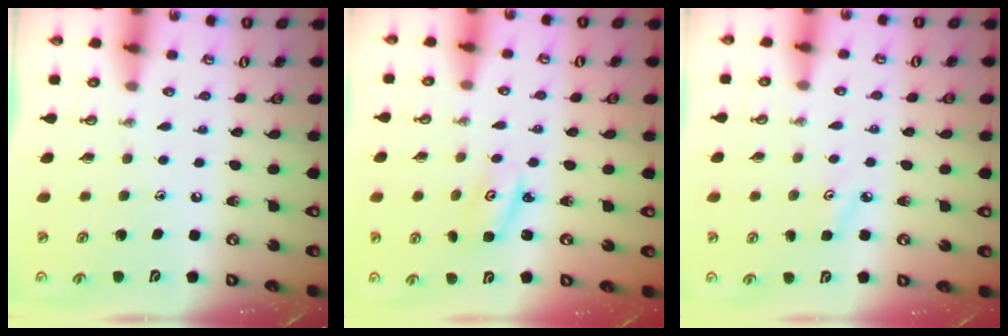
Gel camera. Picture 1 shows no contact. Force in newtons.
{"total": 2.6, "press": 2.6, "slide": 0.1}
{"total": 4.1, "press": 4.1, "slide": 0.5}